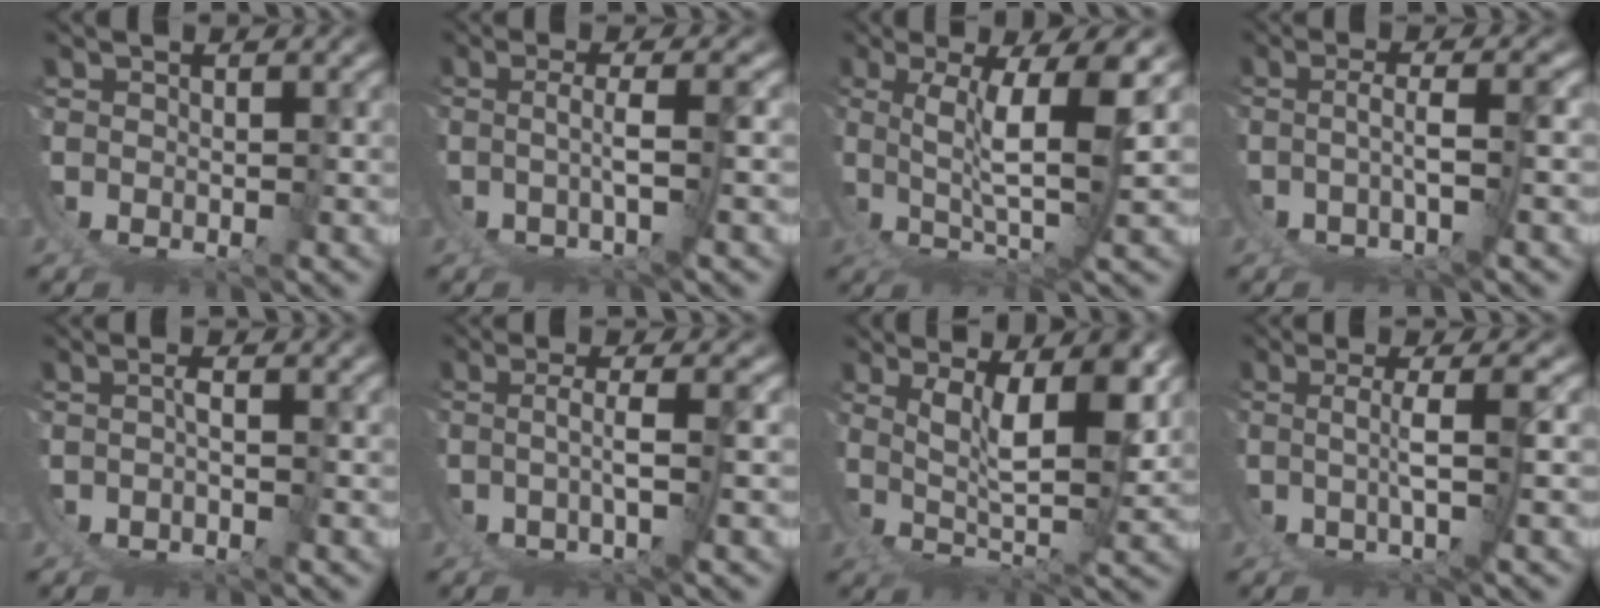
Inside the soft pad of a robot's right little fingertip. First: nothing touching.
{"total": 3.9, "force": [-0.7, -1.3, 3.6], "torque": [-0.047, -0.009, -0.003]}
{"total": 6.6, "force": [1.5, -0.4, 6.4], "torque": [-0.093, -0.015, 0.041]}
{"total": 3.8, "force": [-1.6, -1.0, 3.3], "torque": [-0.042, -0.009, -0.016]}
{"total": 1.7, "force": [-1.0, 0.5, 1.3], "torque": [-0.016, -0.006, -0.014]}
{"total": 3.9, "force": [-1.2, -1.1, 3.5], "torque": [-0.047, -0.010, -0.010]}
{"total": 7.1, "force": [2.5, 0.6, 6.6], "torque": [-0.087, -0.015, 0.052]}
{"total": 4.5, "force": [0.0, -1.5, 4.3], "torque": [-0.058, -0.008, 0.010]}